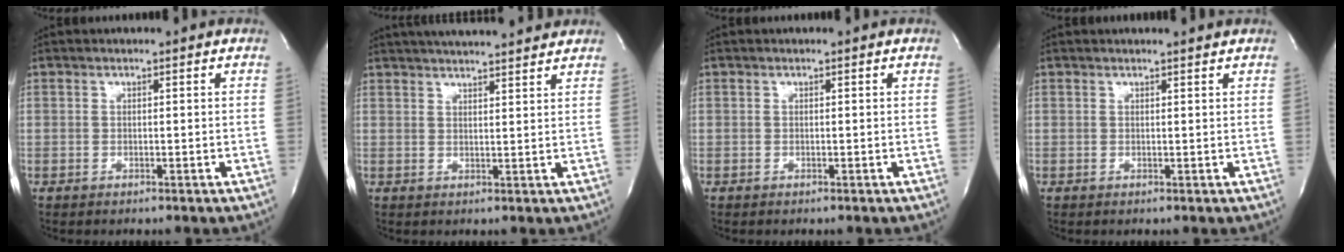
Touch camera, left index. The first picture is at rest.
{"total": 13.6, "force": [12.4, 1.3, 5.6], "torque": [-0.094, 0.028, 0.170]}
{"total": 0.0}
{"total": 1.9, "force": [1.9, -0.3, 0.2], "torque": [-0.010, -0.002, 0.022]}